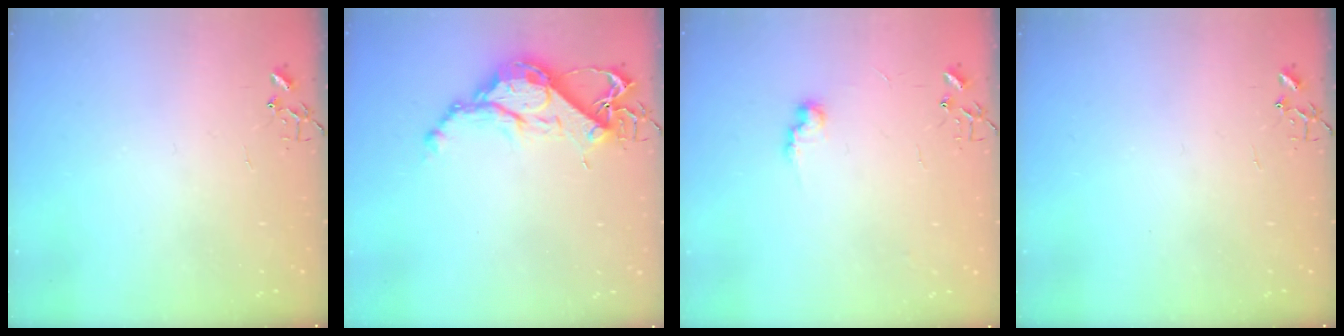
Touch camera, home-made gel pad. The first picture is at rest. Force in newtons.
{"total": 12.8, "press": 12.7, "slide": 1.0}
{"total": 8.0, "press": 8.0, "slide": 0.7}
{"total": 0.0}